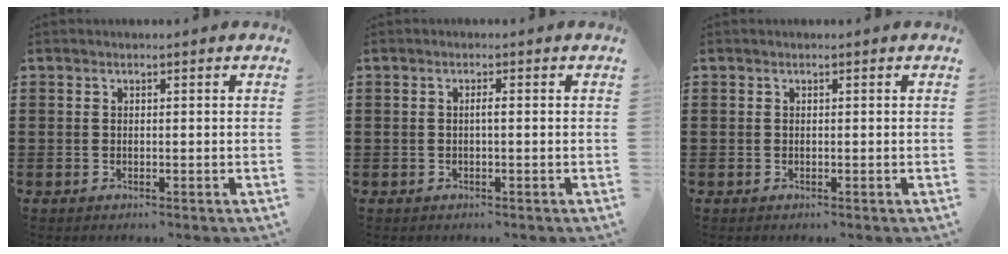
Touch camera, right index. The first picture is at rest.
{"total": 1.0, "force": [-0.2, 0.0, 1.0], "torque": [-0.019, -0.002, -0.003]}
{"total": 0.0}